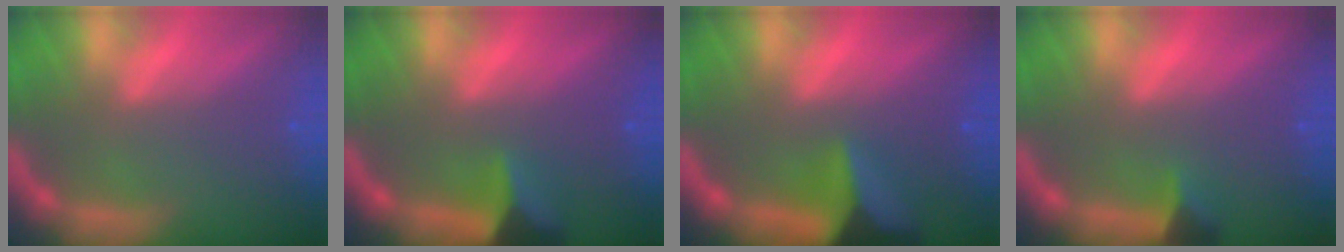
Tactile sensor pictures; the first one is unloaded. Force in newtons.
{"total": 4.4}
{"total": 7.9}
{"total": 1.9}